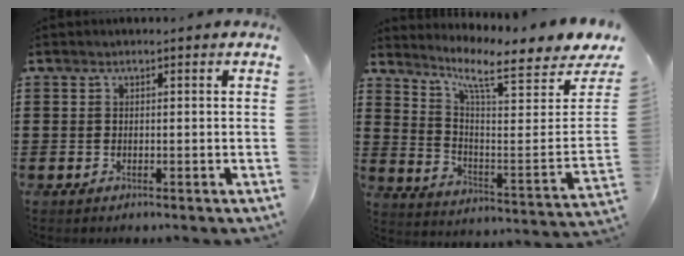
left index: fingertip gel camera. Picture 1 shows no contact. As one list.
[{"total": 8.7, "force": [7.1, 0.4, 5.0], "torque": [-0.116, -0.062, 0.112]}]